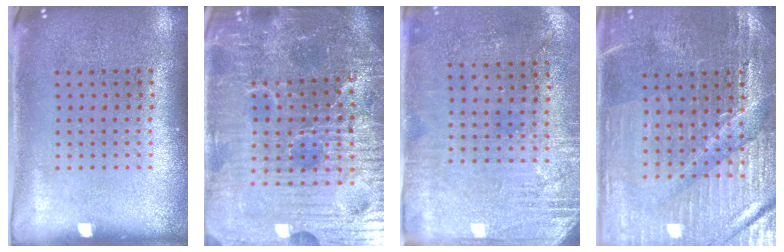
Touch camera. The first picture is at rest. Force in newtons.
{"total": 6.2, "press": 5.8, "slide": 2.1}
{"total": 2.8, "press": 2.5, "slide": 1.3}
{"total": 3.2, "press": 3.2, "slide": 0.5}